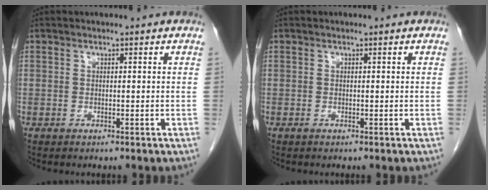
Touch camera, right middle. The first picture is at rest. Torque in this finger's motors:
{"motor_torque": [0.21, -0.04, 0.04, 0.00]}